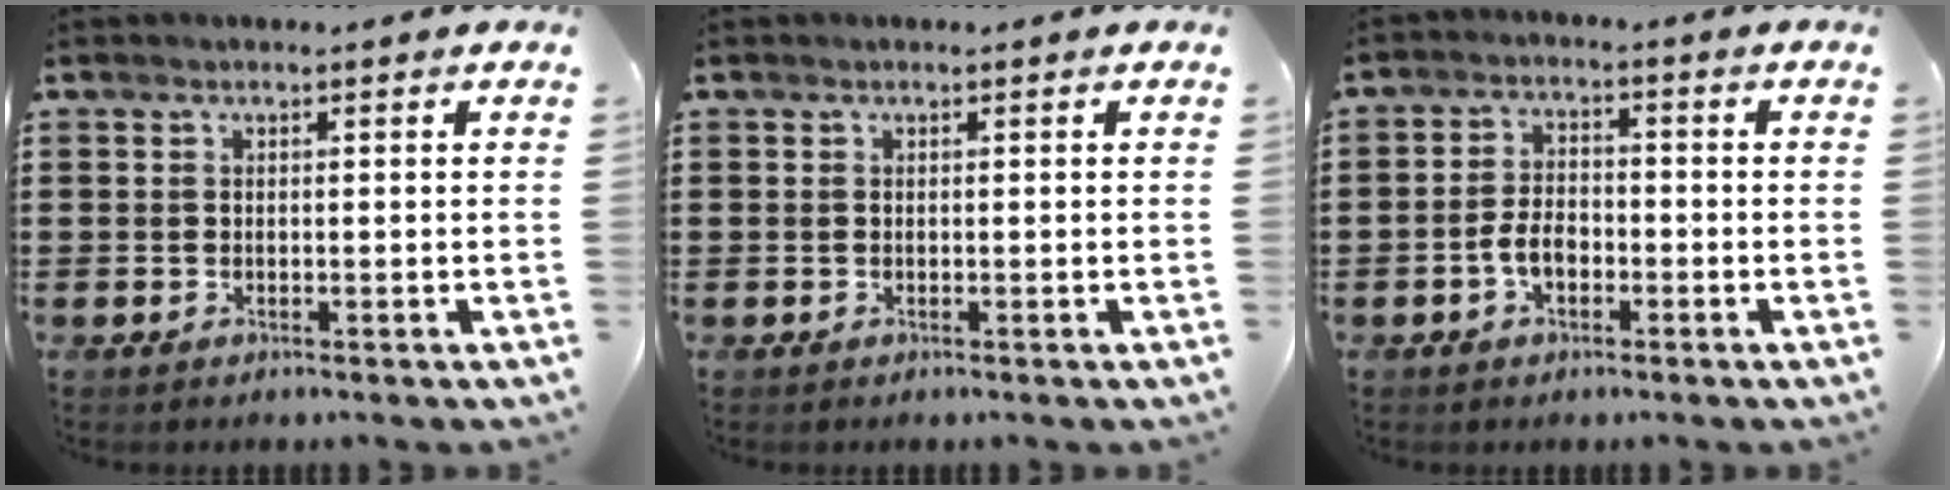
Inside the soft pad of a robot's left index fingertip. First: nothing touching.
{"total": 0.0}
{"total": 4.0, "force": [-1.5, 2.2, 3.0], "torque": [-0.067, 0.002, -0.033]}